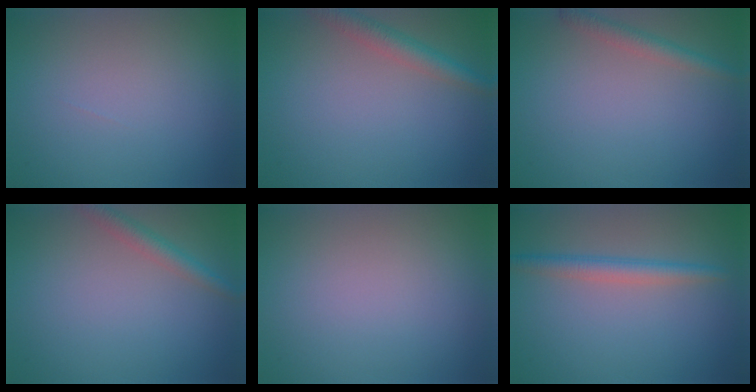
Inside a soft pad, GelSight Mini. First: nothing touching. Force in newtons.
{"total": 2.7, "press": 2.7, "slide": 0.1}
{"total": 1.8, "press": 1.8, "slide": 0.1}
{"total": 2.2, "press": 2.2, "slide": 0.0}
{"total": 0.0}
{"total": 2.4, "press": 2.4, "slide": 0.1}